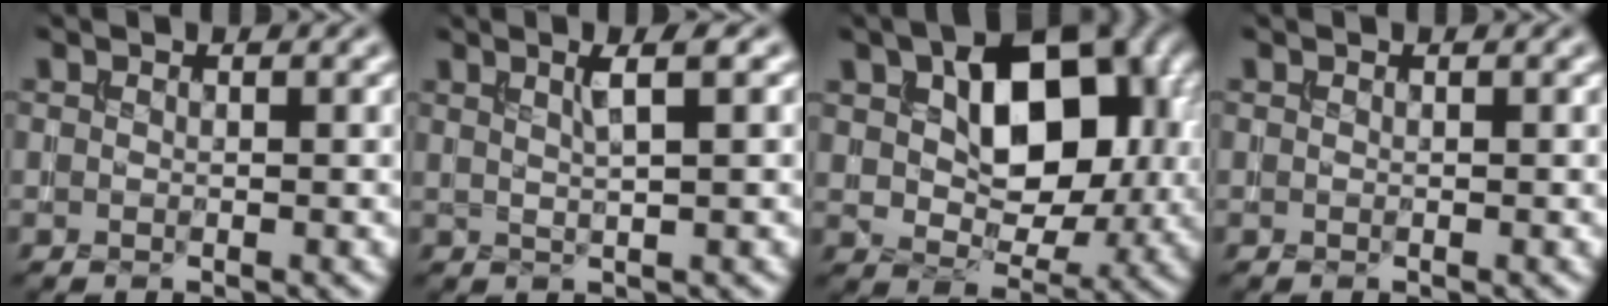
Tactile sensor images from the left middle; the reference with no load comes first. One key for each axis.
{"total": 2.5, "fx": 1.2, "fy": 0.4, "fz": 2.2, "tx": -0.031, "ty": 0.006, "tz": 0.017}
{"total": 11.6, "fx": 2.9, "fy": 6.8, "fz": 8.9, "tx": -0.129, "ty": 0.011, "tz": 0.048}
{"total": 0.0}